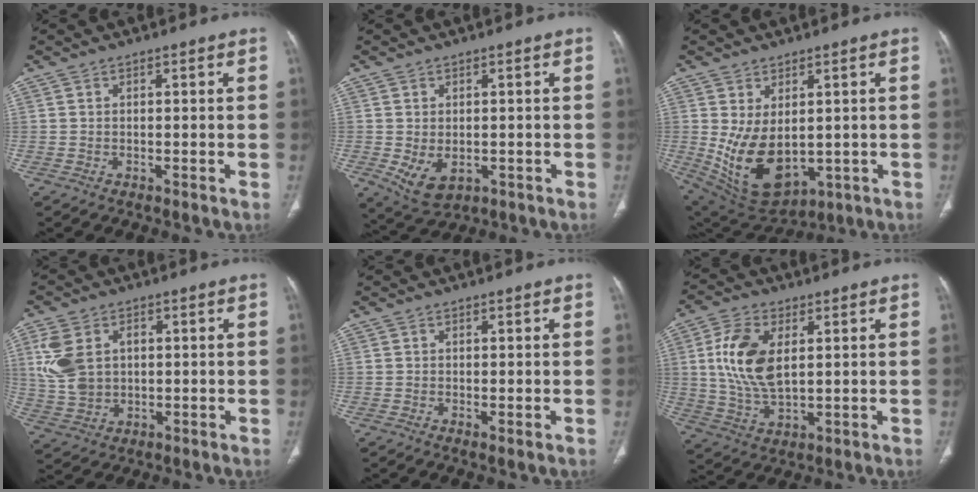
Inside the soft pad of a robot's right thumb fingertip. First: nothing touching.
{"total": 6.0, "force": [-1.1, 3.9, 4.4], "torque": [-0.074, -0.008, 0.000]}
{"total": 13.0, "force": [-0.2, 7.9, 10.4], "torque": [-0.171, -0.015, 0.034]}
{"total": 10.0, "force": [2.0, 7.3, 6.5], "torque": [-0.128, 0.005, 0.046]}
{"total": 0.9, "force": [-0.2, 0.3, 0.8], "torque": [-0.020, -0.005, -0.004]}
{"total": 12.1, "force": [2.6, 6.5, 9.9], "torque": [-0.197, -0.008, 0.054]}